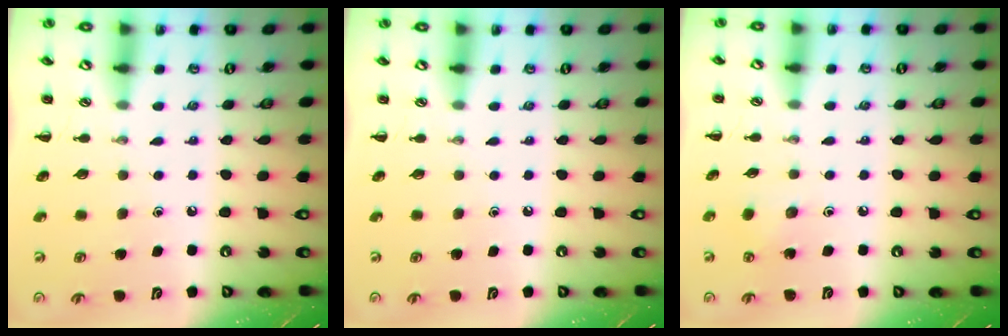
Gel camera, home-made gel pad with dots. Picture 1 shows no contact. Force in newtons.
{"total": 0.0}
{"total": 2.8, "press": 2.6, "slide": 0.9}